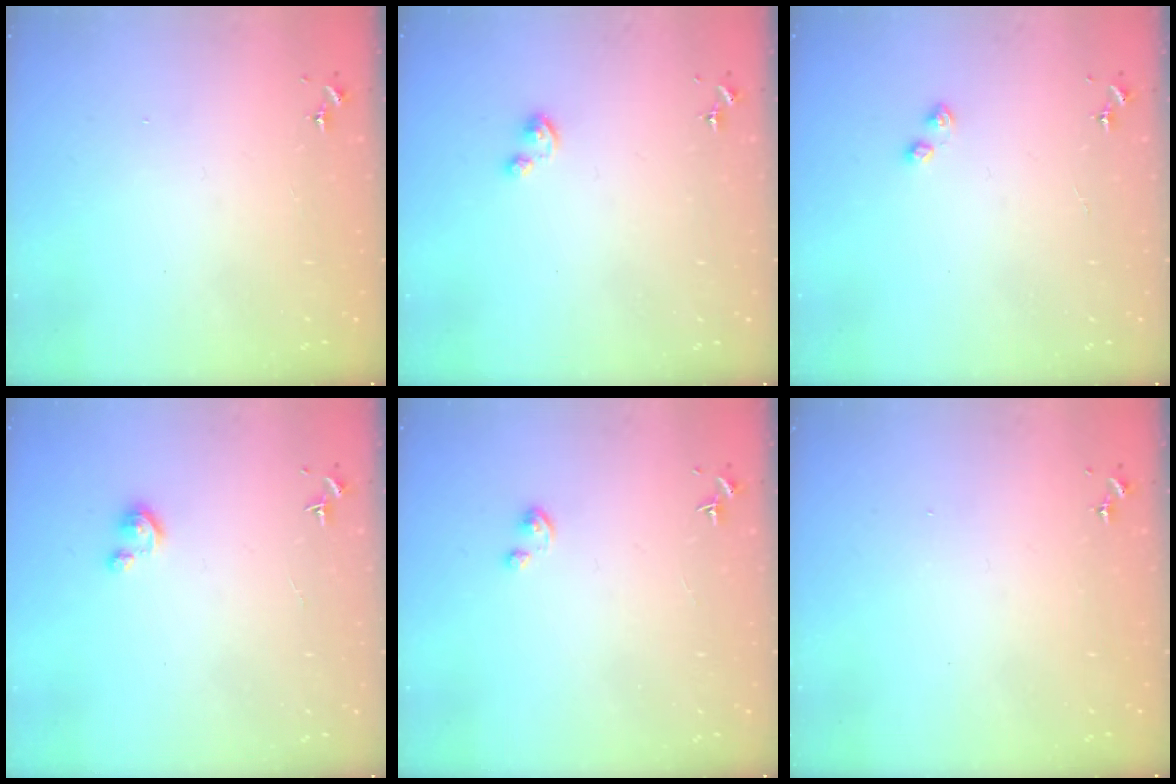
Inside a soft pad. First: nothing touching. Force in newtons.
{"total": 3.5, "press": 3.5, "slide": 0.4}
{"total": 3.2, "press": 3.2, "slide": 0.4}
{"total": 2.8, "press": 2.8, "slide": 0.3}
{"total": 1.9, "press": 1.9, "slide": 0.2}
{"total": 0.0}